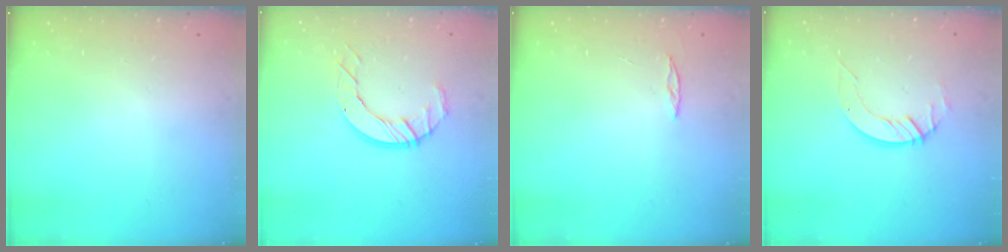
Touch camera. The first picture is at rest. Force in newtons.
{"total": 7.4, "press": 7.4, "slide": 0.5}
{"total": 2.0, "press": 2.0, "slide": 0.2}
{"total": 4.8, "press": 4.8, "slide": 0.3}